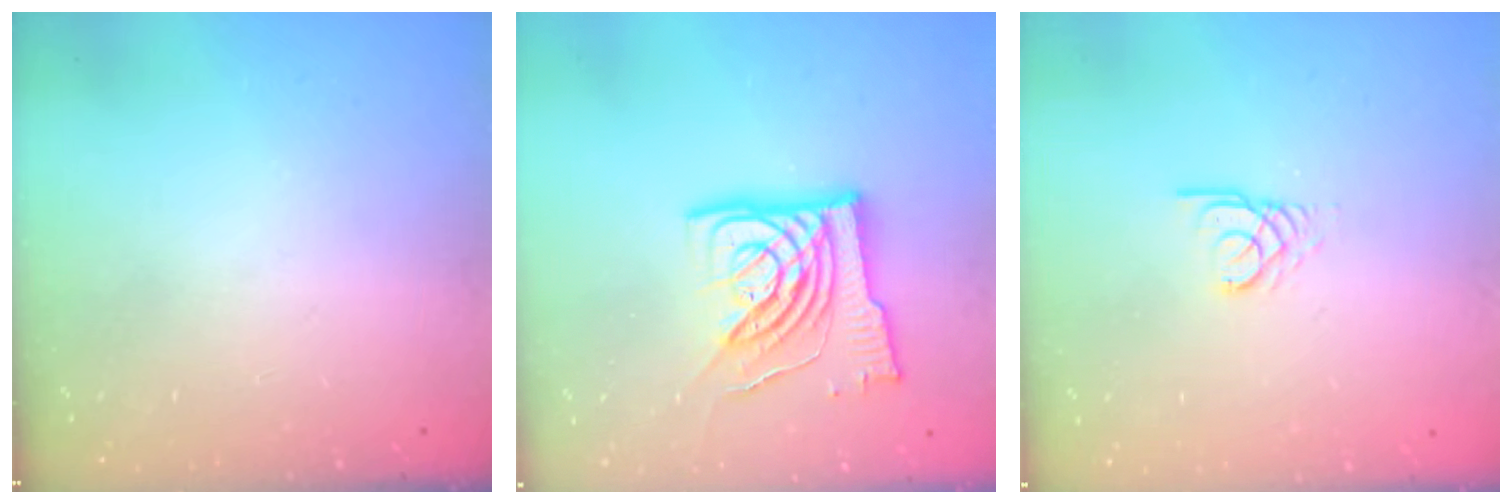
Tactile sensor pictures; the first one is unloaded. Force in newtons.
{"total": 14.1, "press": 13.9, "slide": 2.0}
{"total": 2.7, "press": 2.7, "slide": 0.1}